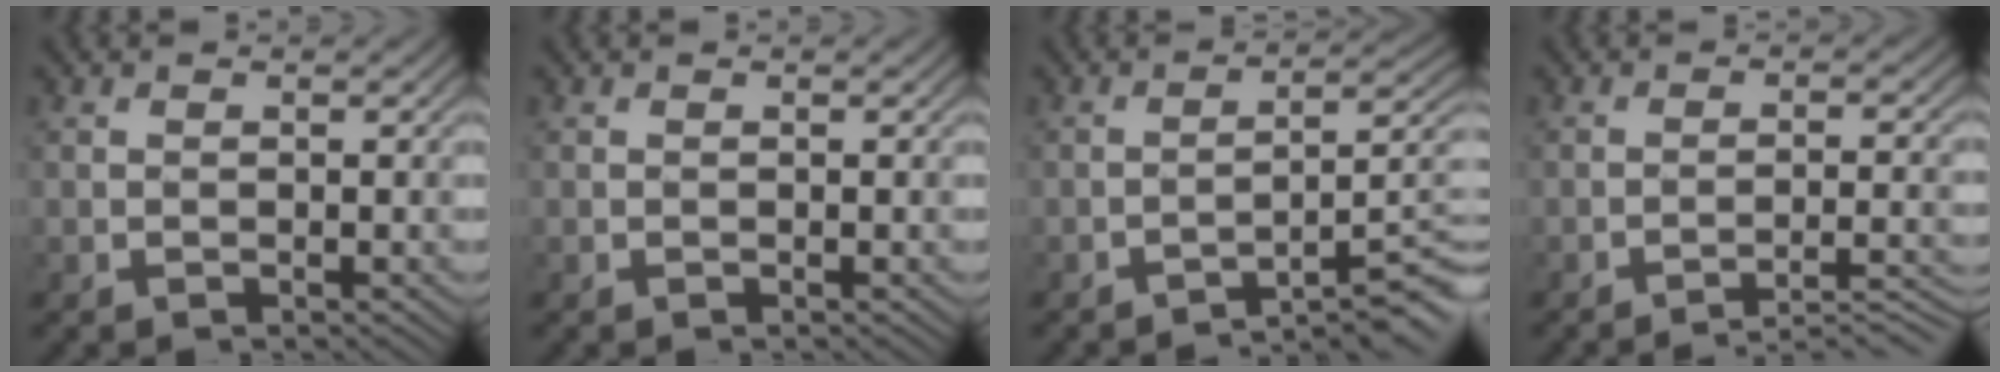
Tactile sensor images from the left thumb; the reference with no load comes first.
{"total": 0.0}
{"total": 6.8, "force": [-4.3, 1.5, 5.0], "torque": [-0.065, 0.016, -0.066]}
{"total": 5.0, "force": [-3.8, 0.6, 3.3], "torque": [-0.055, 0.013, -0.062]}